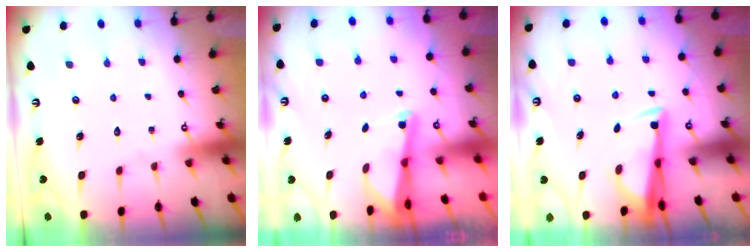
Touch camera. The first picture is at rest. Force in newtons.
{"total": 1.6, "press": 1.6, "slide": 0.3}
{"total": 3.4, "press": 3.3, "slide": 1.0}